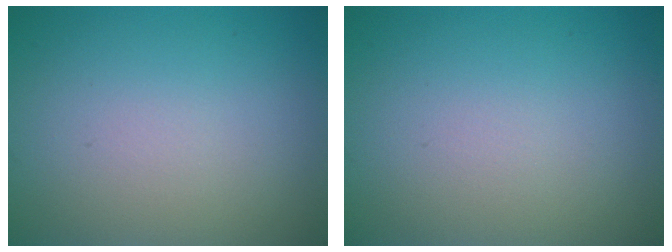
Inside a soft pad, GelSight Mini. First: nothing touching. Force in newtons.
{"total": 0.0}